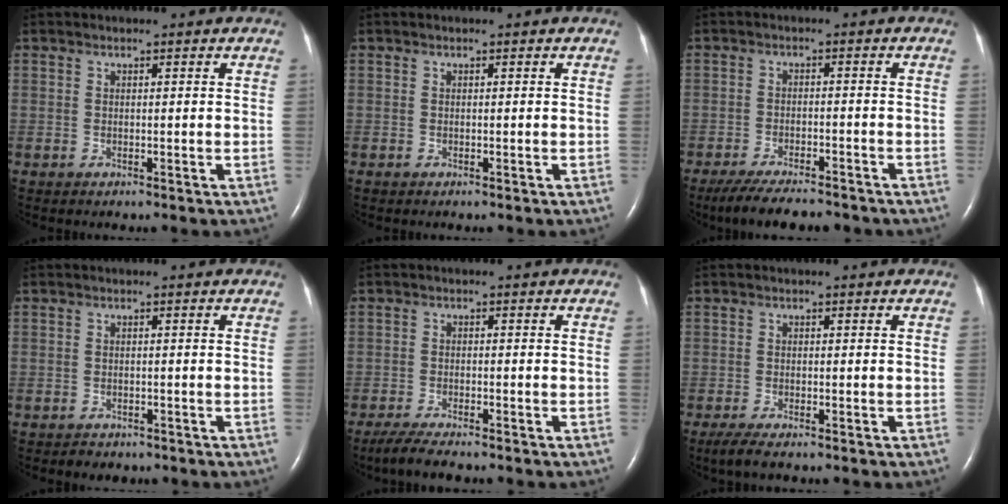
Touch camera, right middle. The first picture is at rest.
{"total": 0.0}
{"total": 11.0, "force": [-9.6, 2.2, 5.0], "torque": [-0.082, -0.014, -0.142]}
{"total": 1.7, "force": [-1.4, 1.0, 0.2], "torque": [-0.010, 0.001, -0.018]}
{"total": 4.9, "force": [-4.1, 0.5, 2.7], "torque": [-0.056, -0.016, -0.070]}
{"total": 2.9, "force": [-2.3, 0.3, 1.7], "torque": [-0.045, -0.011, -0.042]}